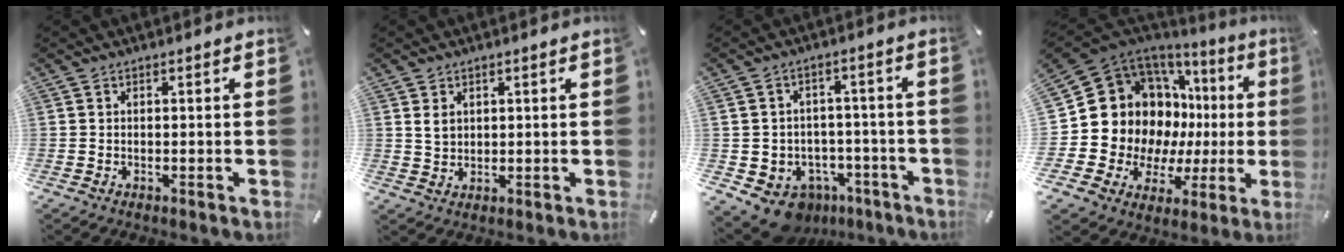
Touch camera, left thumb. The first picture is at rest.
{"total": 3.0, "force": [1.2, 2.4, 1.3], "torque": [-0.030, 0.005, 0.022]}
{"total": 8.1, "force": [-4.9, 6.1, 1.9], "torque": [-0.033, 0.030, -0.079]}
{"total": 19.2, "force": [3.7, 15.9, 10.2], "torque": [-0.185, -0.058, 0.096]}